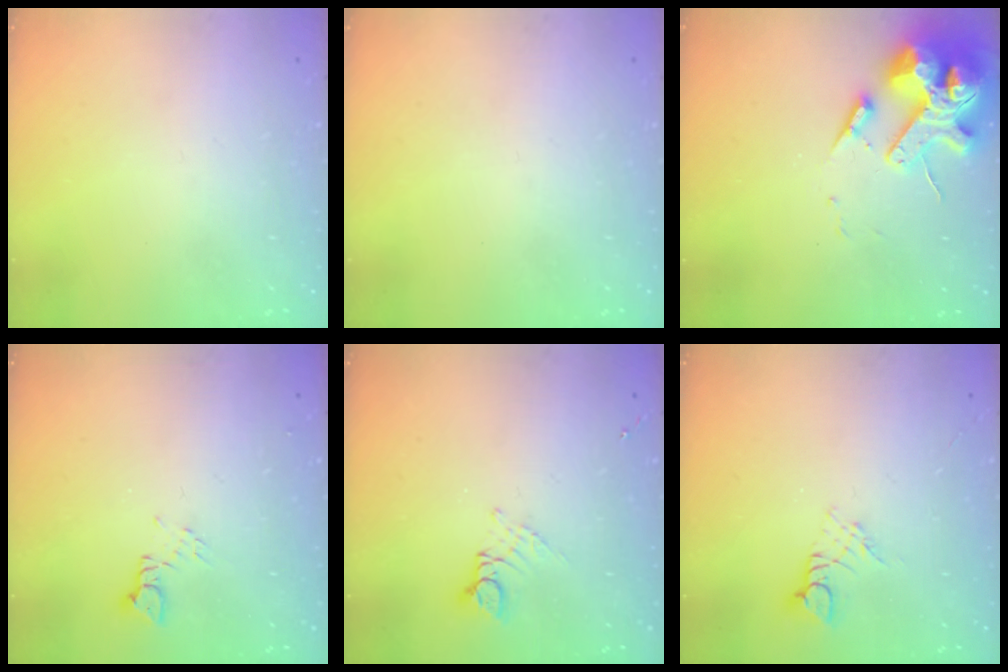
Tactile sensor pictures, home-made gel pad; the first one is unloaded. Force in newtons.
{"total": 0.0}
{"total": 16.4, "press": 16.1, "slide": 2.7}
{"total": 2.1, "press": 2.1, "slide": 0.3}
{"total": 5.0, "press": 5.0, "slide": 0.5}
{"total": 2.7, "press": 2.7, "slide": 0.3}